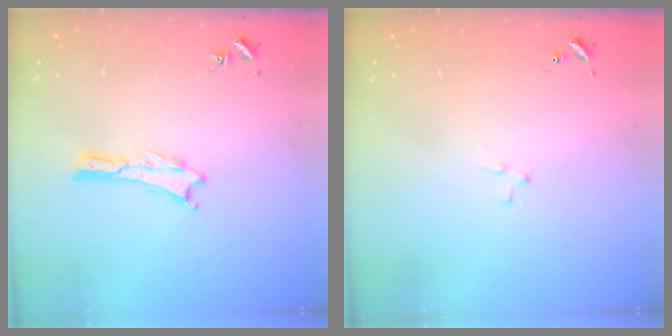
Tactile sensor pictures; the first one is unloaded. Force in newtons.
{"total": 2.1, "press": 2.1, "slide": 0.2}